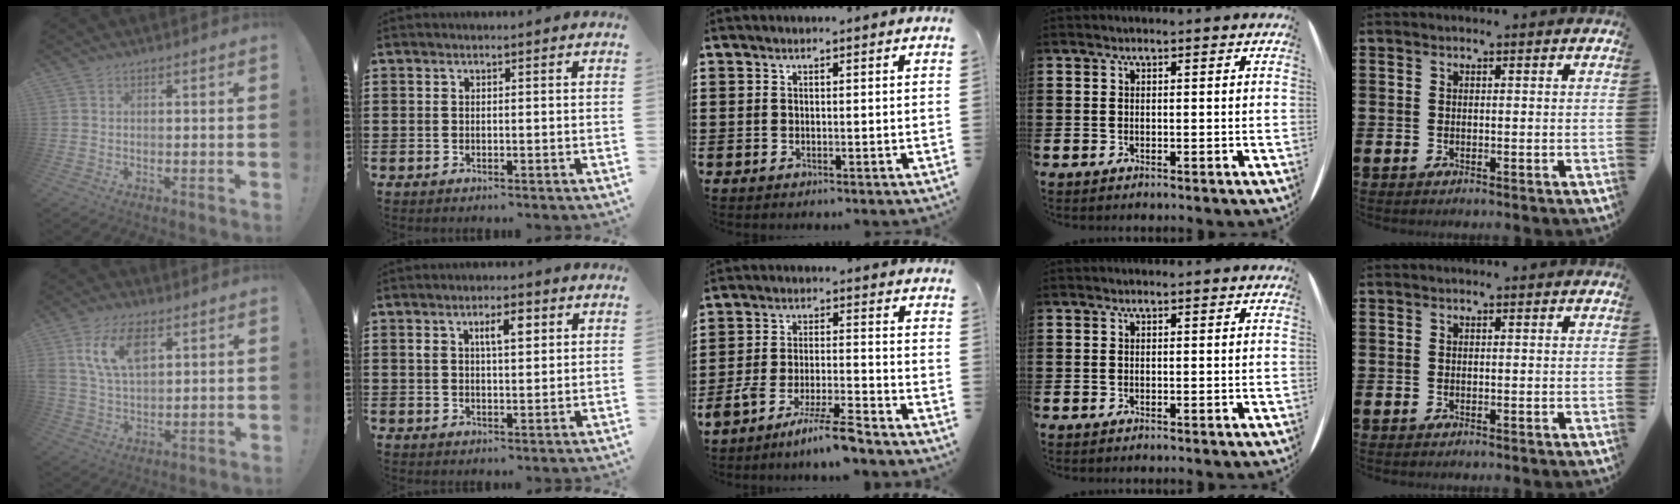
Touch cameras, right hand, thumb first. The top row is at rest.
{"thumb": {"total": 12.4, "force": [5.2, 7.0, 8.8], "torque": [-0.168, -0.003, 0.096]}, "index": {"total": 4.7, "force": [1.8, 1.8, 3.9], "torque": [-0.067, 0.005, 0.025]}, "middle": {"total": 7.2, "force": [-6.3, 0.0, 3.5], "torque": [-0.072, -0.008, -0.122]}}